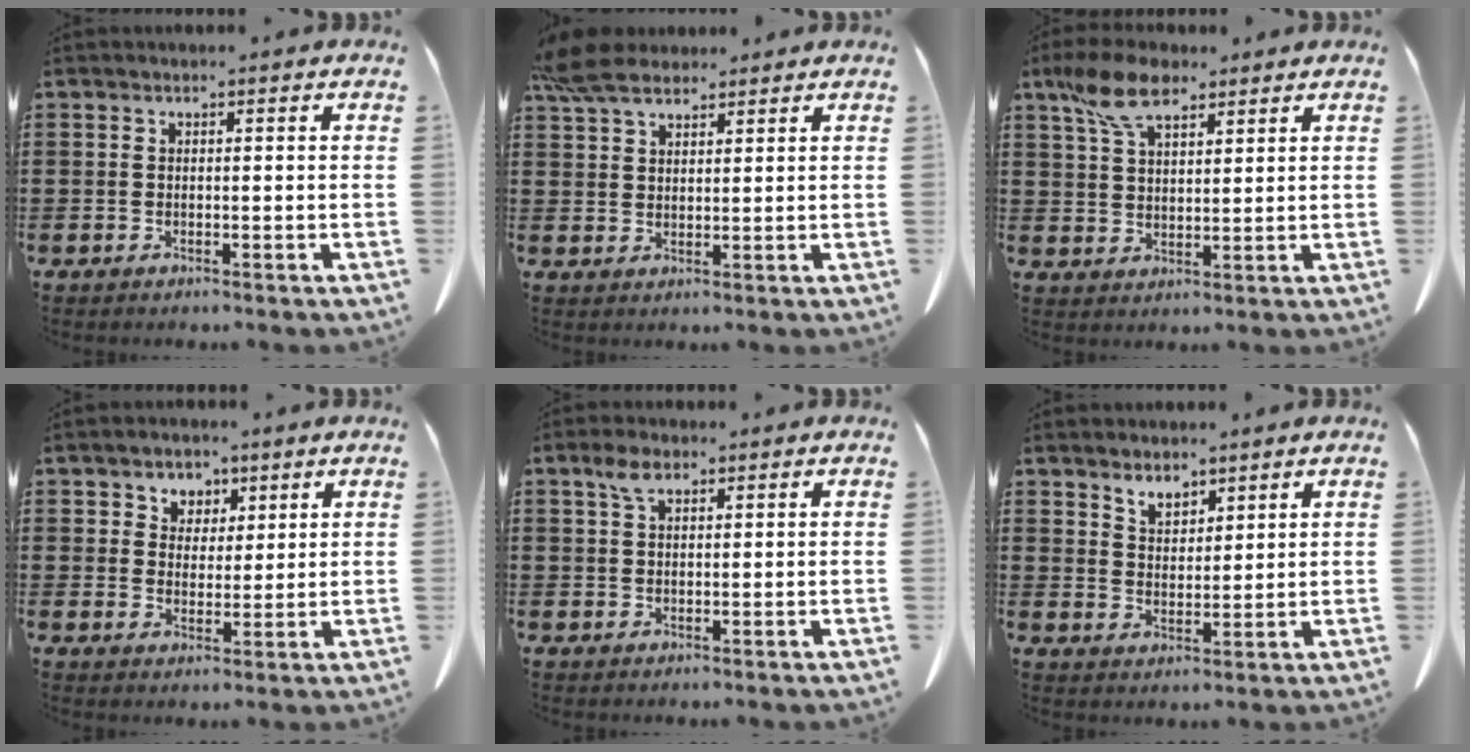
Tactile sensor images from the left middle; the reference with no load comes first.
{"total": 6.2, "force": [5.0, 2.5, 2.8], "torque": [-0.070, 0.000, 0.097]}
{"total": 8.0, "force": [5.2, 3.7, 4.8], "torque": [-0.119, 0.000, 0.096]}
{"total": 4.3, "force": [3.2, 2.8, 0.0], "torque": [-0.010, 0.000, 0.057]}
{"total": 2.8, "force": [1.7, 1.4, 1.8], "torque": [-0.043, 0.007, 0.030]}
{"total": 3.5, "force": [3.0, 1.6, 0.5], "torque": [-0.011, -0.004, 0.056]}